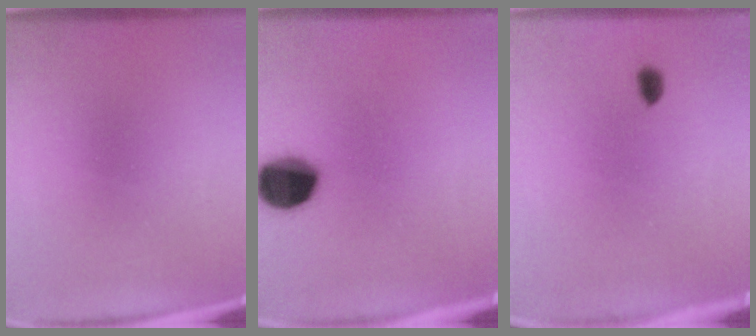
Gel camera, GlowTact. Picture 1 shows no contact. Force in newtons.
{"total": 12.8}
{"total": 2.1}